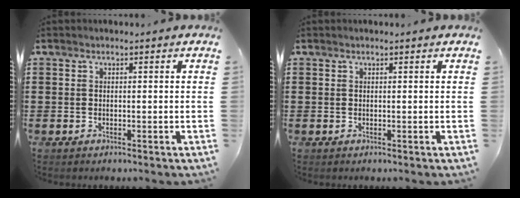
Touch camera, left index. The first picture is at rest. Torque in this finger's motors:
{"motor_torque": [-0.33, 0.31, 0.00, -0.03]}